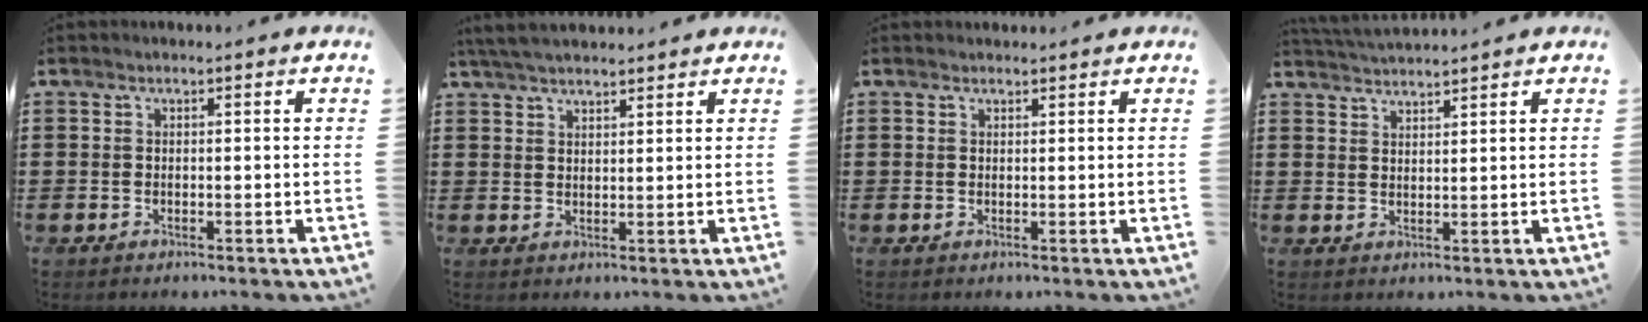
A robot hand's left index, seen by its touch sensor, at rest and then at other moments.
{"total": 4.2, "force": [3.8, 0.4, 1.6], "torque": [-0.041, -0.003, 0.073]}
{"total": 0.9, "force": [0.9, 0.2, 0.0], "torque": [-0.002, 0.001, 0.017]}
{"total": 2.7, "force": [2.7, -0.3, 0.0], "torque": [-0.008, -0.008, 0.051]}